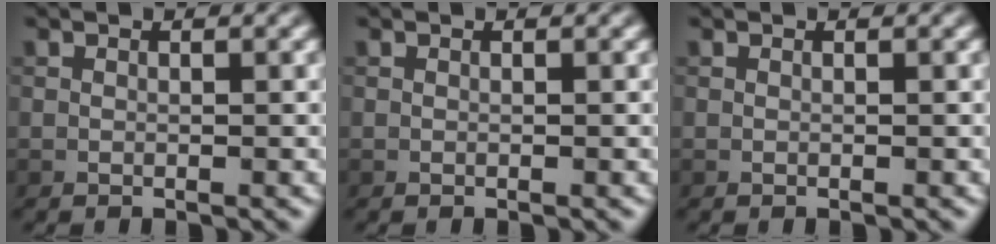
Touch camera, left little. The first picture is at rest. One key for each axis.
{"total": 0.0}
{"total": 0.0}